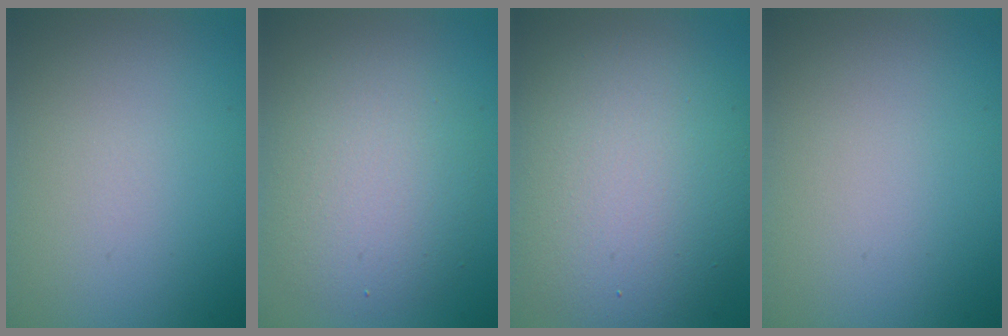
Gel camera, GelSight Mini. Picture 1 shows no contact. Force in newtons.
{"total": 5.0, "press": 5.0, "slide": 0.4}
{"total": 9.7, "press": 9.7, "slide": 0.7}
{"total": 0.0}